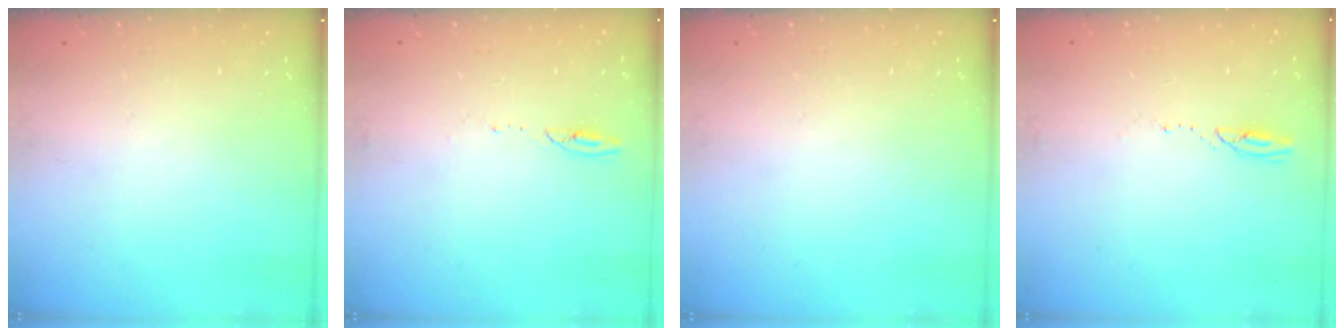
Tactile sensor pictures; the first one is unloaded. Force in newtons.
{"total": 3.9, "press": 3.8, "slide": 0.4}
{"total": 0.0}
{"total": 2.3, "press": 2.3, "slide": 0.3}